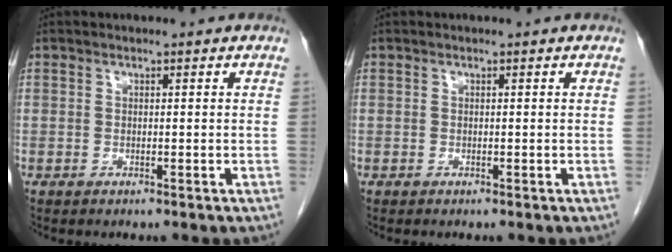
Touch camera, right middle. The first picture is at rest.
{"total": 0.0}